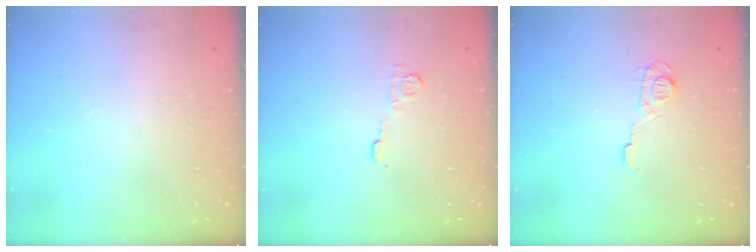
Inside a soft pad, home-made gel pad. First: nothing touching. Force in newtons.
{"total": 6.4, "press": 6.4, "slide": 0.7}
{"total": 6.5, "press": 6.4, "slide": 0.7}